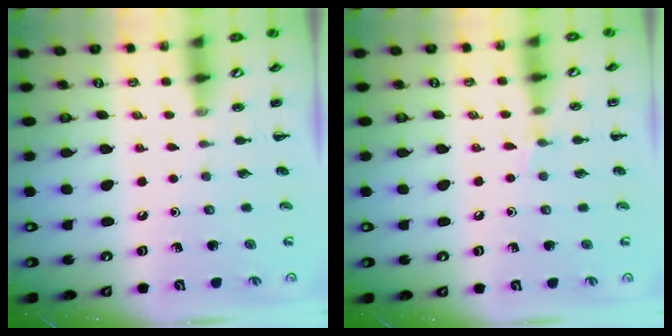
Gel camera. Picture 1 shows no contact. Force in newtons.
{"total": 4.7, "press": 4.4, "slide": 1.6}